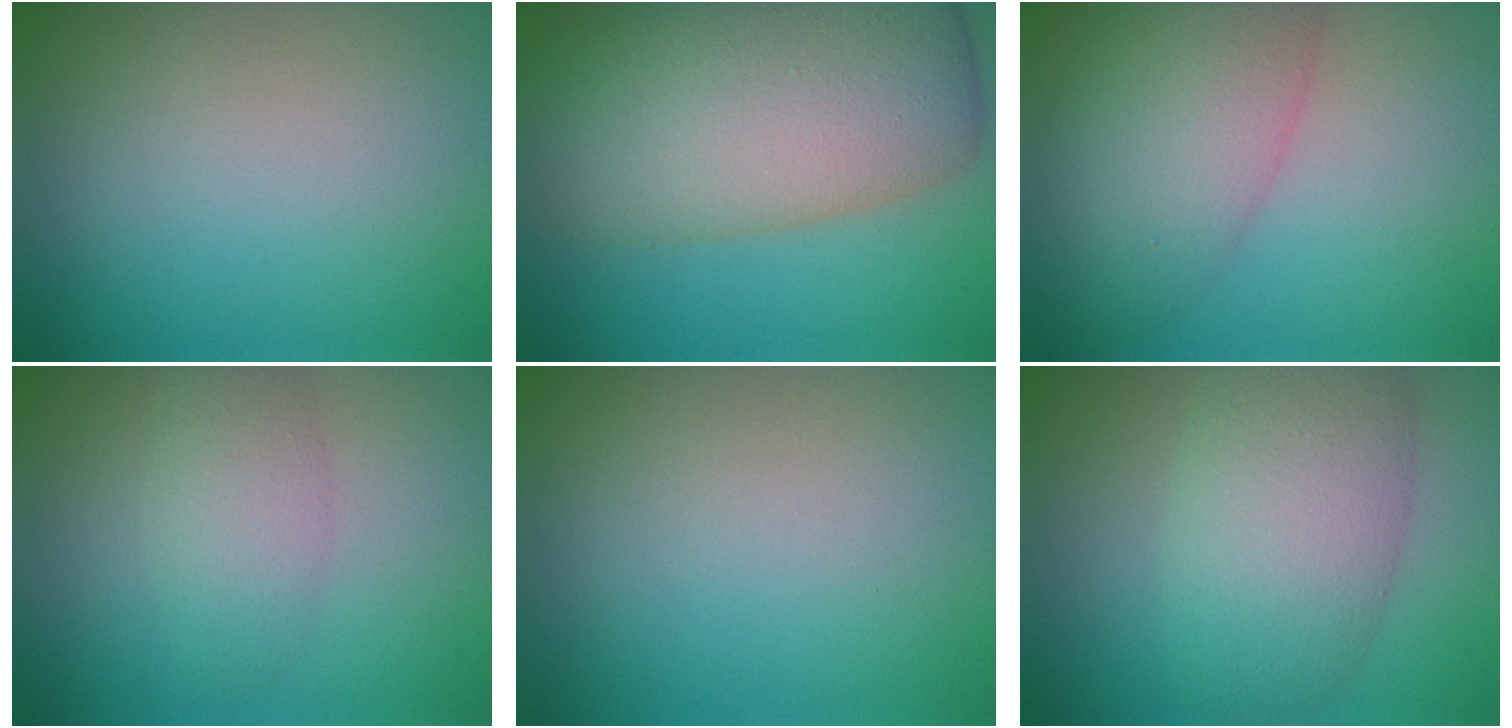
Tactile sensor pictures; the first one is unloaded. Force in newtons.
{"total": 12.7, "press": 12.6, "slide": 0.7}
{"total": 7.2, "press": 7.2, "slide": 0.3}
{"total": 2.8, "press": 2.8, "slide": 0.1}
{"total": 0.0}
{"total": 7.6, "press": 7.6, "slide": 0.2}